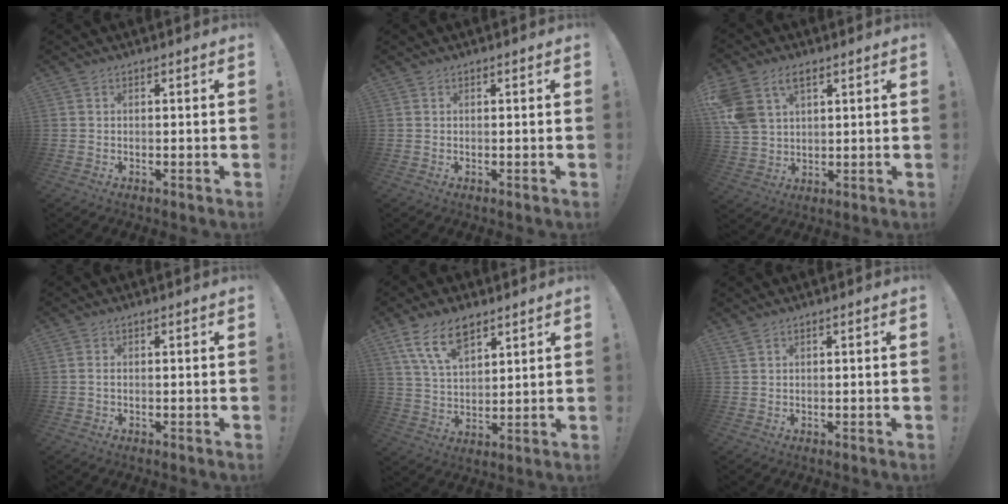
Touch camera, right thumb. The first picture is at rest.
{"total": 0.0}
{"total": 9.7, "force": [5.0, 6.5, 5.3], "torque": [-0.115, -0.015, 0.100]}
{"total": 0.7, "force": [0.0, 0.2, 0.7], "torque": [-0.014, 0.002, -0.001]}
{"total": 11.9, "force": [7.6, 6.0, 6.9], "torque": [-0.131, -0.027, 0.145]}
{"total": 1.3, "force": [1.0, 0.2, 0.9], "torque": [-0.020, 0.000, 0.019]}